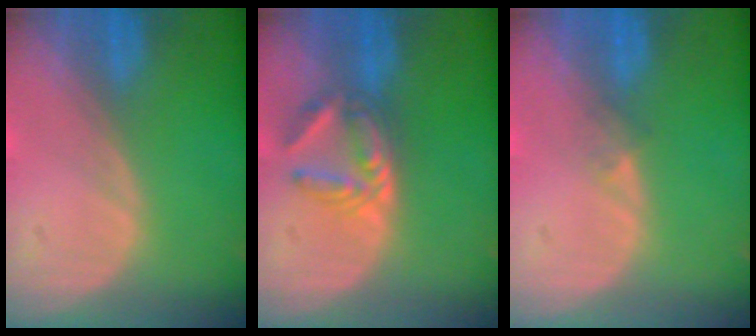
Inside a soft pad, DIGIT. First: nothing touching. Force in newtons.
{"total": 5.9, "press": 5.0, "slide": 3.3}
{"total": 1.2, "press": 0.9, "slide": 0.9}